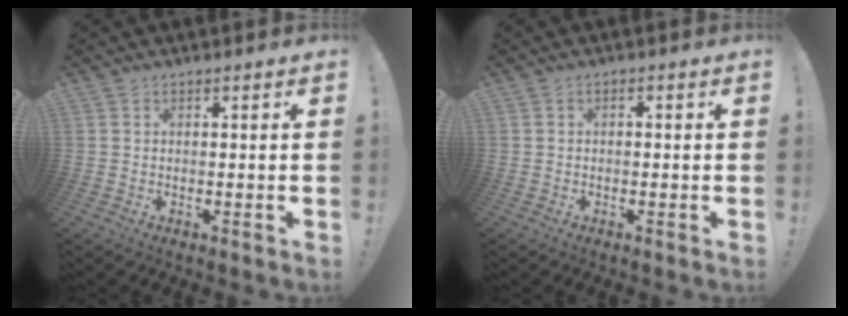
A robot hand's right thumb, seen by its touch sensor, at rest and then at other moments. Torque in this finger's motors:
{"motor_torque": [-0.22, -0.35, -0.18, 0.09, 0.01]}